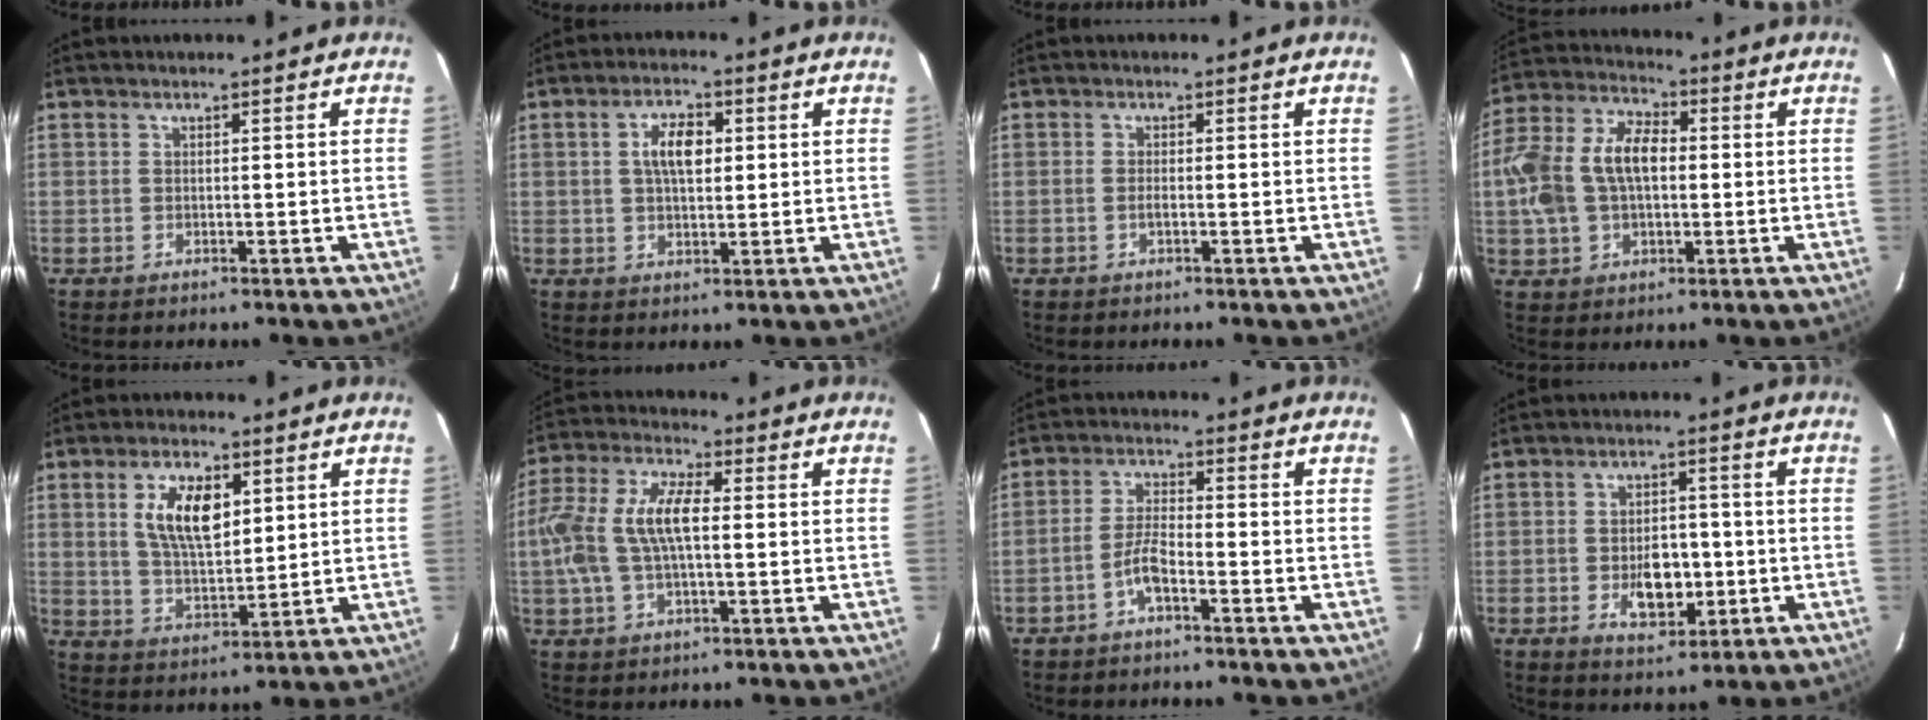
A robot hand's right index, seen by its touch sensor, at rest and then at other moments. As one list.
[{"total": 5.8, "force": [1.2, 2.9, 4.9], "torque": [-0.087, 0.012, 0.023]}, {"total": 1.5, "force": [-0.6, 0.2, 1.3], "torque": [-0.027, -0.001, -0.012]}, {"total": 15.0, "force": [0.3, 9.8, 11.4], "torque": [-0.248, 0.025, 0.005]}, {"total": 9.9, "force": [3.3, 4.7, 8.1], "torque": [-0.151, 0.005, 0.067]}, {"total": 12.8, "force": [0.3, 5.6, 11.5], "torque": [-0.243, 0.016, 0.004]}, {"total": 4.0, "force": [-2.5, 0.9, 3.0], "torque": [-0.068, 0.009, -0.050]}, {"total": 7.3, "force": [-1.7, 4.7, 5.3], "torque": [-0.092, 0.003, -0.017]}]